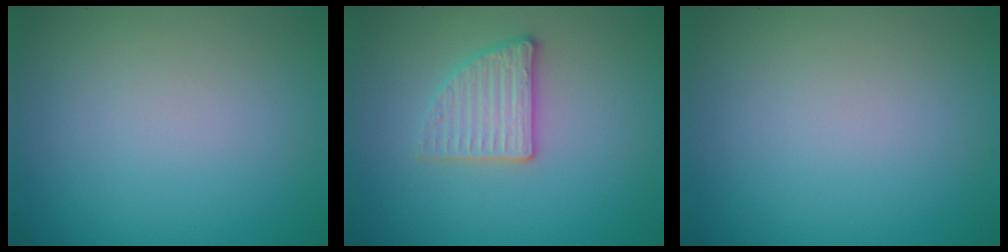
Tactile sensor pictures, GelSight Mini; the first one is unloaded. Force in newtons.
{"total": 2.8, "press": 2.7, "slide": 0.9}
{"total": 0.0}